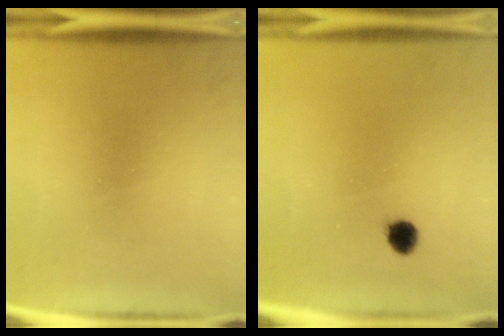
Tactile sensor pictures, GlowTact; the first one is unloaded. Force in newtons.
{"total": 2.5}